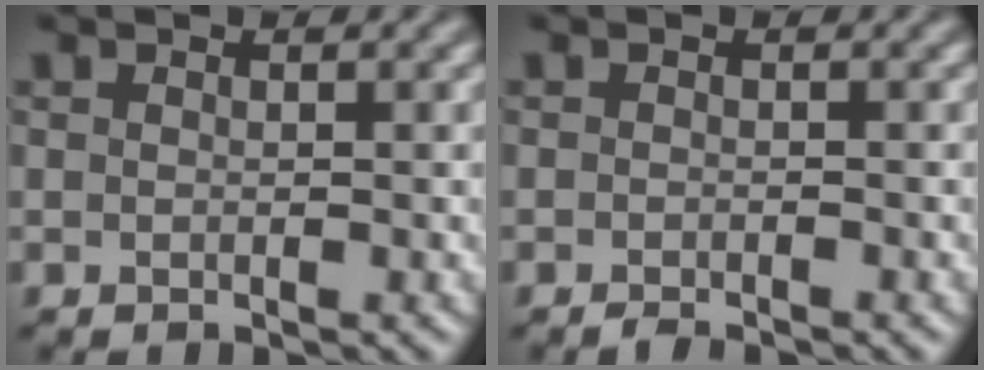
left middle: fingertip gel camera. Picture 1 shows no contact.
{"total": 0.9, "force": [-0.9, -0.1, 0.2], "torque": [-0.001, 0.003, -0.017]}